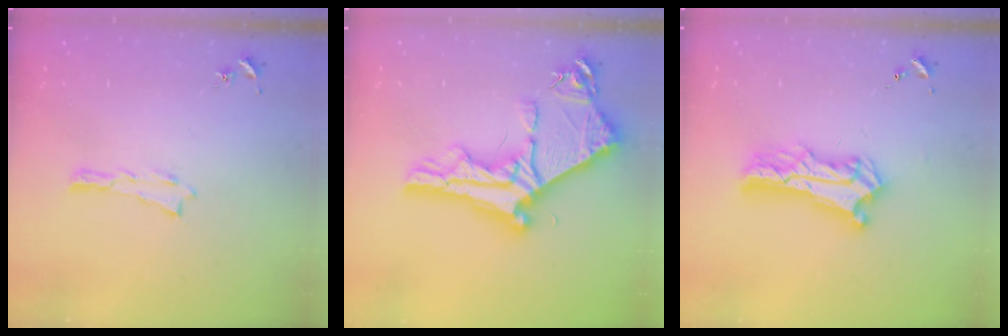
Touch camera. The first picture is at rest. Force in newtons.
{"total": 10.5, "press": 10.4, "slide": 1.1}
{"total": 8.8, "press": 8.8, "slide": 0.7}